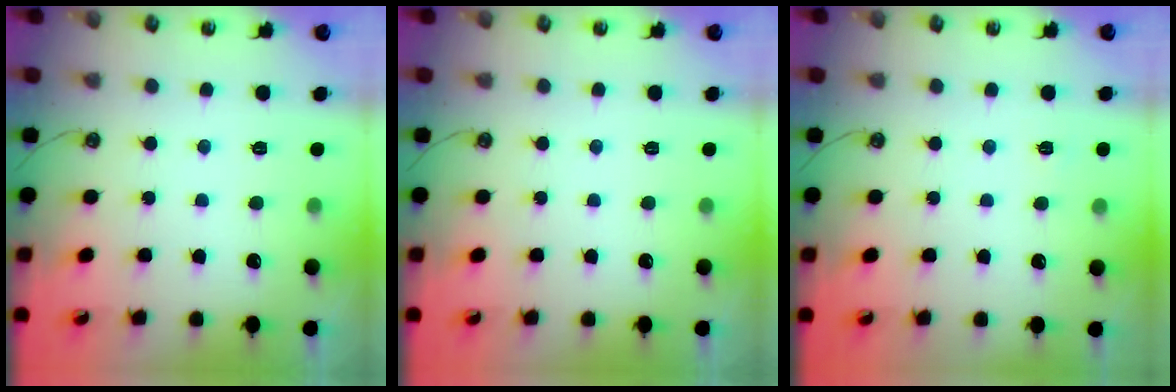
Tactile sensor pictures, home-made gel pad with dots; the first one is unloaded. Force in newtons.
{"total": 0.0}
{"total": 3.2, "press": 3.2, "slide": 0.3}